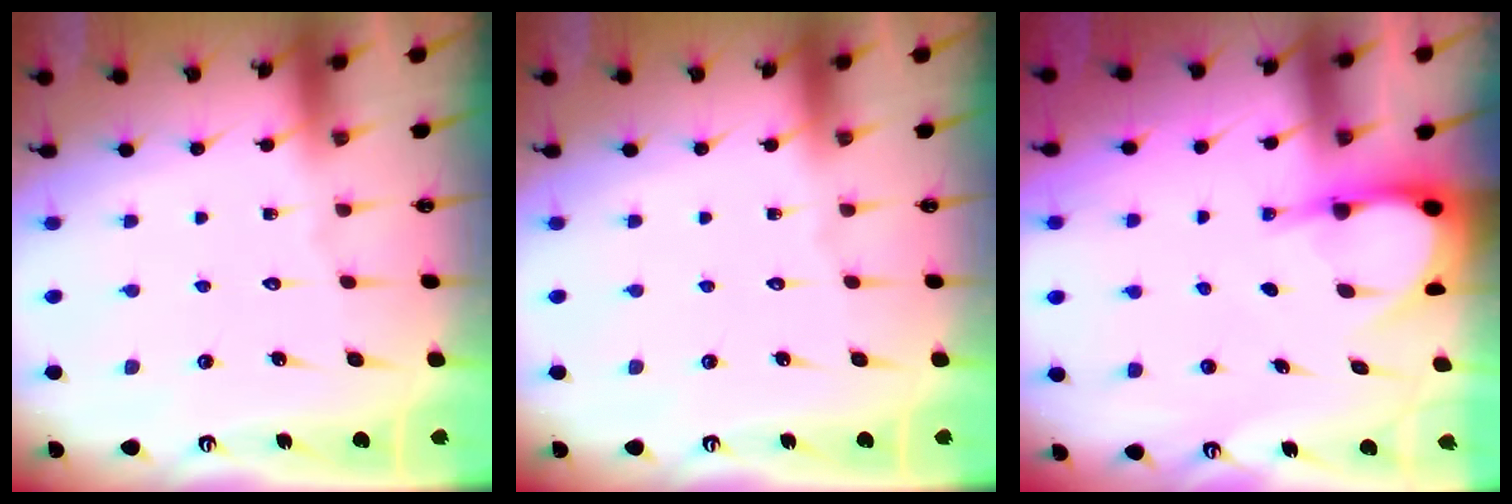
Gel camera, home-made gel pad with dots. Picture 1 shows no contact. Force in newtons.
{"total": 0.0}
{"total": 5.2, "press": 5.1, "slide": 0.7}